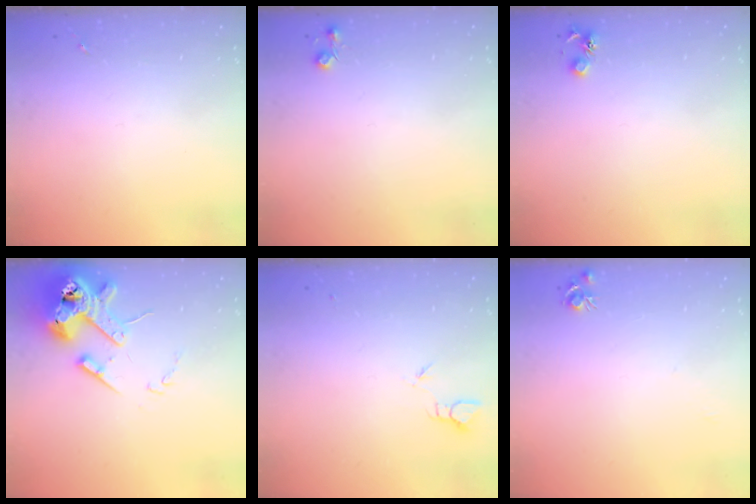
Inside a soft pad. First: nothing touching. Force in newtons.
{"total": 4.4, "press": 4.4, "slide": 0.7}
{"total": 4.5, "press": 4.5, "slide": 0.6}
{"total": 14.6, "press": 14.5, "slide": 2.0}
{"total": 2.0, "press": 2.0, "slide": 0.1}
{"total": 5.1, "press": 5.0, "slide": 0.7}